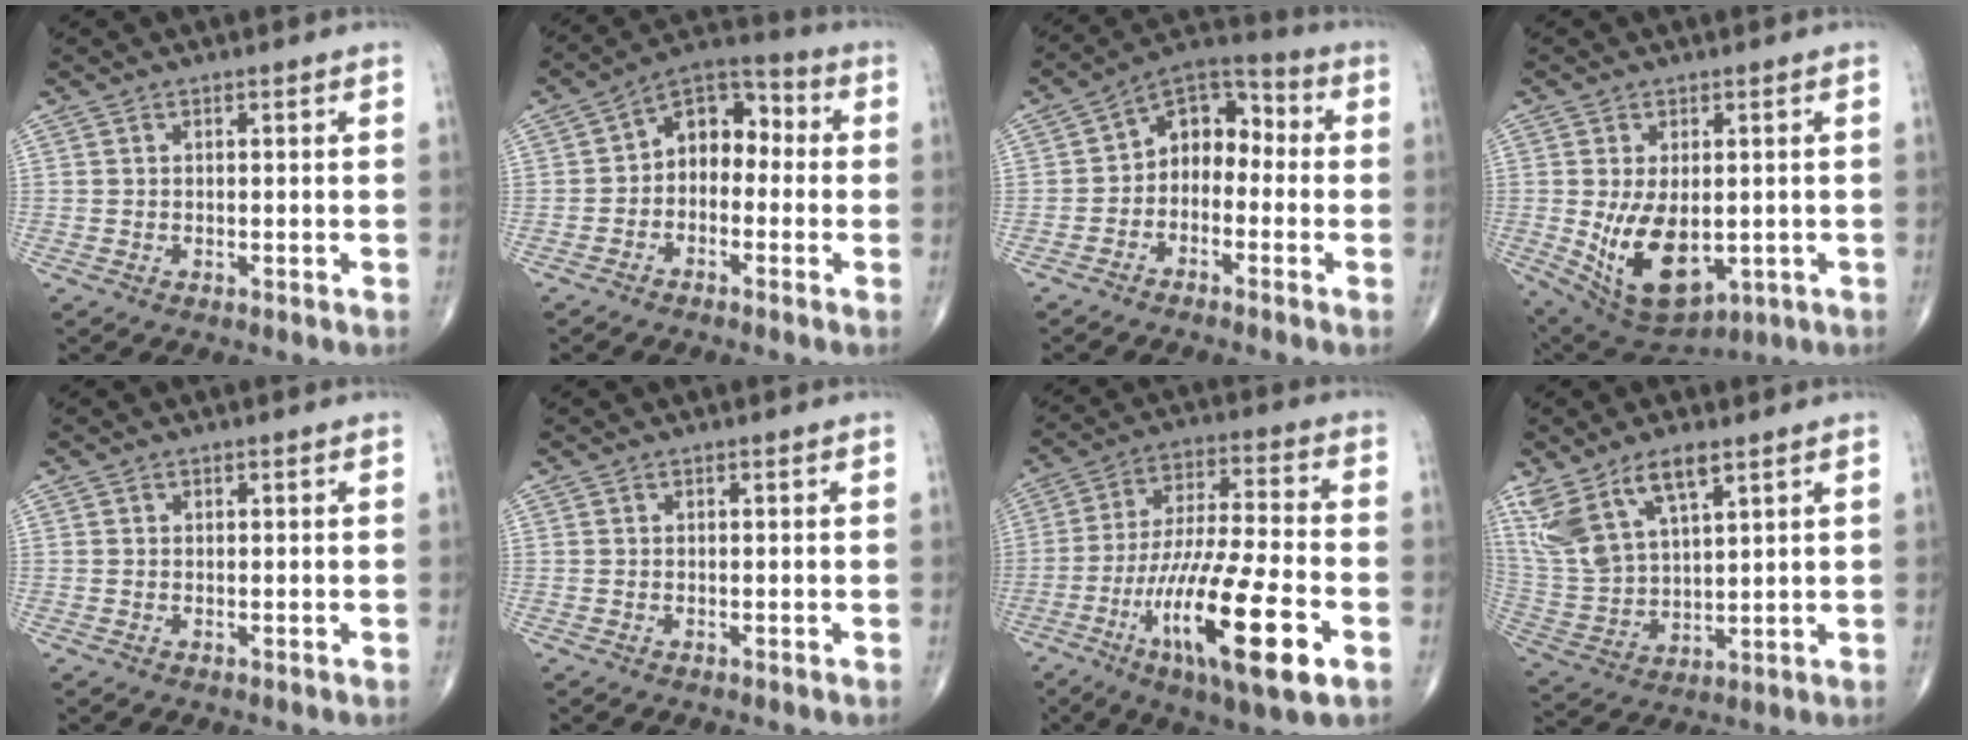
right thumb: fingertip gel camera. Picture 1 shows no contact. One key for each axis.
{"total": 9.3, "fx": -0.7, "fy": 6.5, "fz": 6.6, "tx": -0.067, "ty": 0.043, "tz": -0.034}
{"total": 9.4, "fx": -1.4, "fy": 6.7, "fz": 6.4, "tx": -0.064, "ty": 0.049, "tz": -0.045}
{"total": 13.1, "fx": -1.8, "fy": 7.5, "fz": 10.6, "tx": -0.171, "ty": -0.014, "tz": -0.002}
{"total": 0.0}
{"total": 0.0}
{"total": 21.5, "fx": -8.4, "fy": 4.7, "fz": 19.2, "tx": -0.369, "ty": 0.012, "tz": -0.140}
{"total": 13.4, "fx": 8.0, "fy": 5.6, "fz": 9.2, "tx": -0.184, "ty": -0.023, "tz": 0.170}